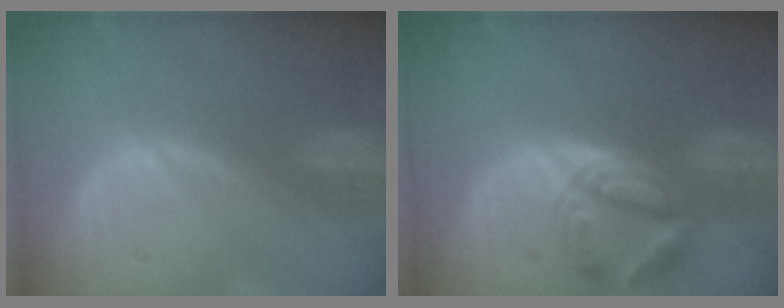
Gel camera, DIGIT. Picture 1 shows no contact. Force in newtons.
{"total": 5.7, "press": 5.7, "slide": 0.6}